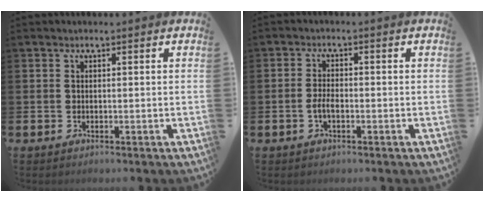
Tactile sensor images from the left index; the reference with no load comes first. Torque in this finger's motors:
{"motor_torque": [0.54, 0.06, 0.08, 0.04]}